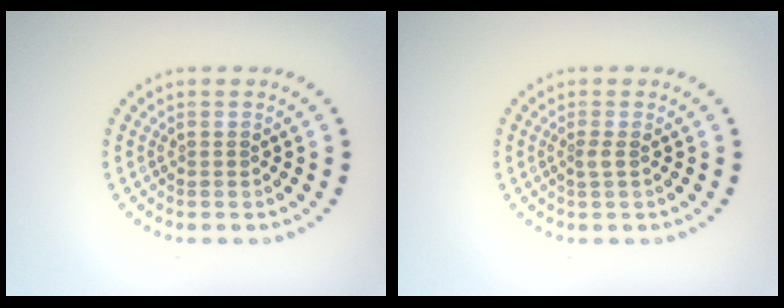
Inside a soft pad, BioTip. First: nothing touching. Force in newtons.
{"total": 0.9, "press": 0.7, "slide": 0.6}